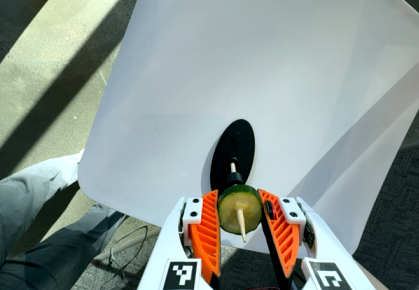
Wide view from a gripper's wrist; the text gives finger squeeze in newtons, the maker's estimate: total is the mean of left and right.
{"total": 9.7, "left": 9.6, "right": 9.8}